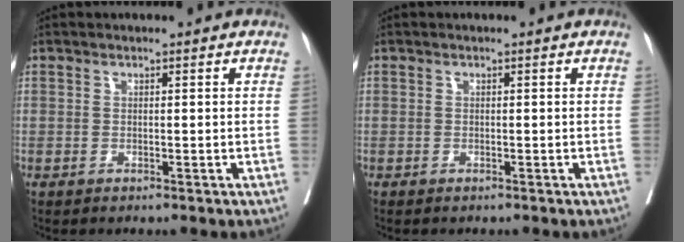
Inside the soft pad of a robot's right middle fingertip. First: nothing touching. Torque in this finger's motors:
{"motor_torque": [-0.04, 0.00, -0.04, 0.00]}